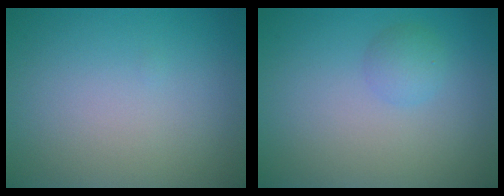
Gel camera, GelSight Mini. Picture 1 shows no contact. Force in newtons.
{"total": 1.6, "press": 1.5, "slide": 0.1}